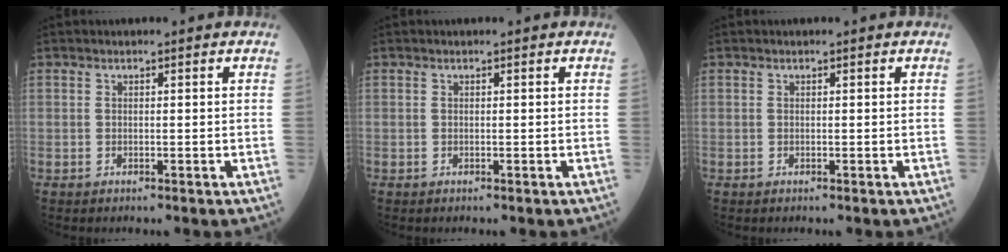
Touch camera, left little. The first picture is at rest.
{"total": 0.0}
{"total": 0.0}